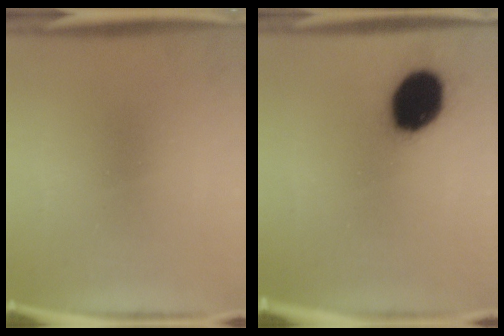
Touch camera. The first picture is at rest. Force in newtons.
{"total": 15.7}